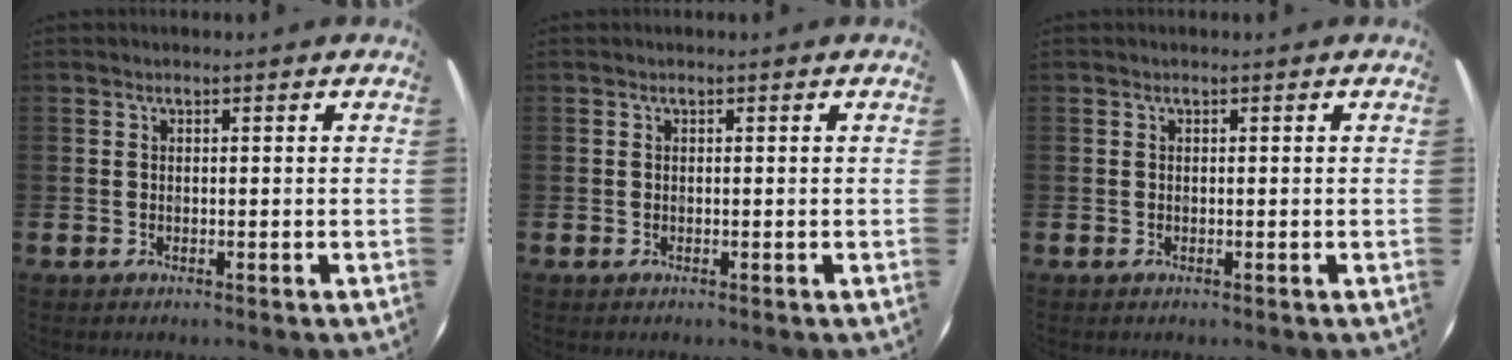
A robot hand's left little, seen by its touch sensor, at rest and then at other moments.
{"total": 0.0}
{"total": 0.0}